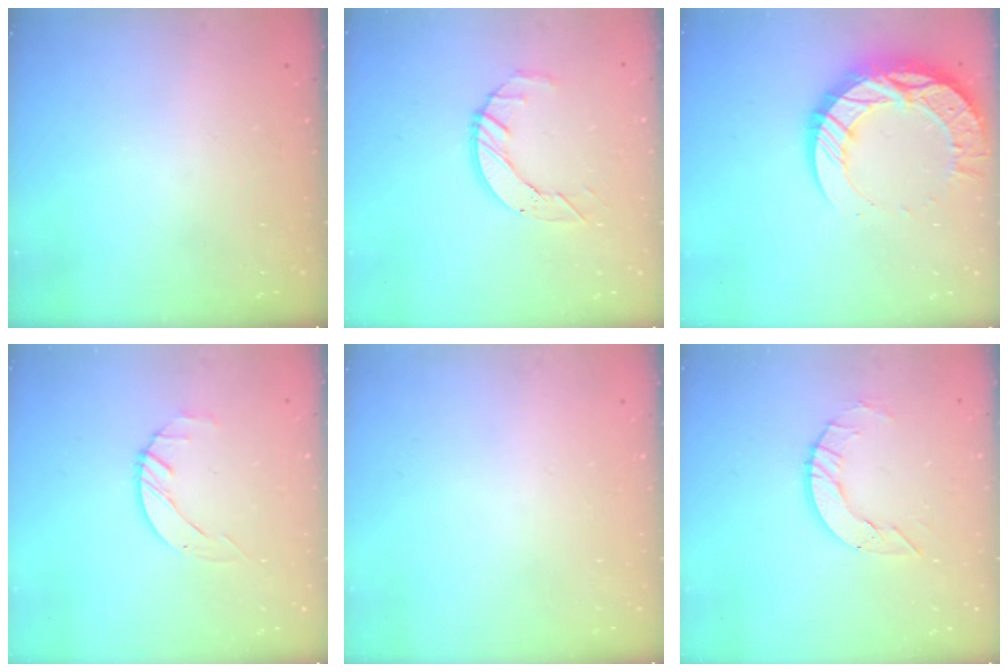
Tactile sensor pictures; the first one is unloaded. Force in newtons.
{"total": 7.3, "press": 7.2, "slide": 0.7}
{"total": 21.4, "press": 21.3, "slide": 1.8}
{"total": 2.0, "press": 2.0, "slide": 0.3}
{"total": 0.0}
{"total": 7.1, "press": 7.0, "slide": 0.7}